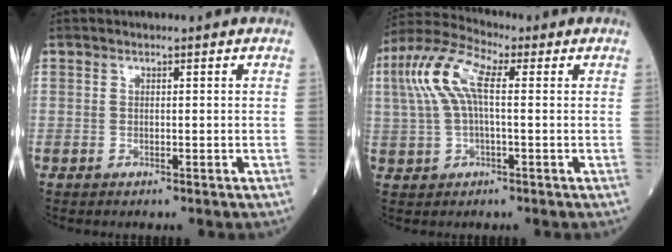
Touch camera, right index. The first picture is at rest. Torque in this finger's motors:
{"motor_torque": [1.52, 0.62, 0.33, 0.21]}